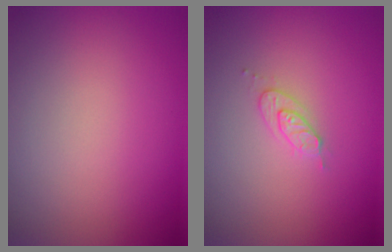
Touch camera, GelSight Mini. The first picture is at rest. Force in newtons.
{"total": 1.7, "press": 1.6, "slide": 0.2}